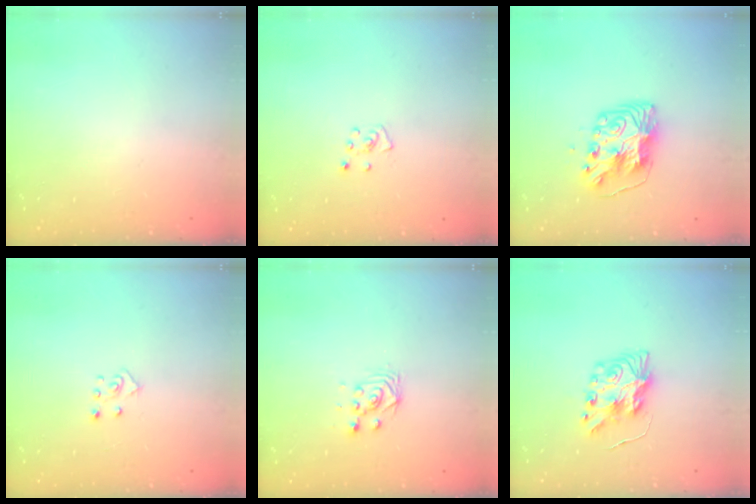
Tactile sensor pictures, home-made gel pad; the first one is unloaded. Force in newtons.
{"total": 4.3, "press": 4.2, "slide": 0.4}
{"total": 9.2, "press": 9.1, "slide": 1.1}
{"total": 3.9, "press": 3.8, "slide": 0.3}
{"total": 2.8, "press": 2.5, "slide": 1.3}
{"total": 8.7, "press": 8.7, "slide": 0.3}